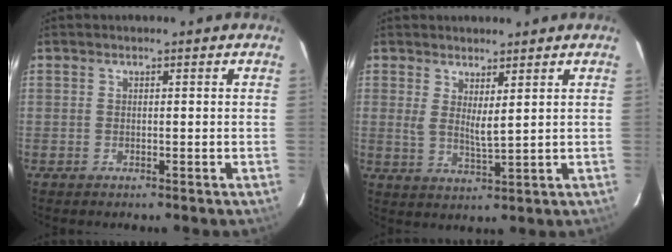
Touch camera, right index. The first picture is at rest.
{"total": 4.1, "force": [2.1, 0.7, 3.5], "torque": [-0.062, -0.013, 0.036]}